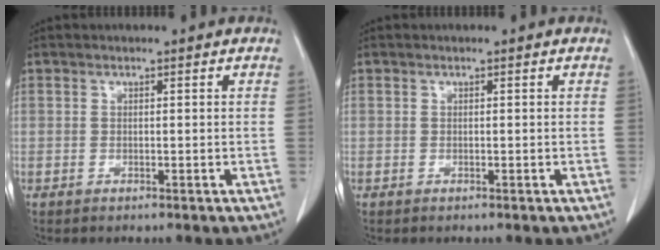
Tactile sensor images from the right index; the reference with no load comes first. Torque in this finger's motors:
{"motor_torque": [0.00, 0.00, 0.00, 0.00]}